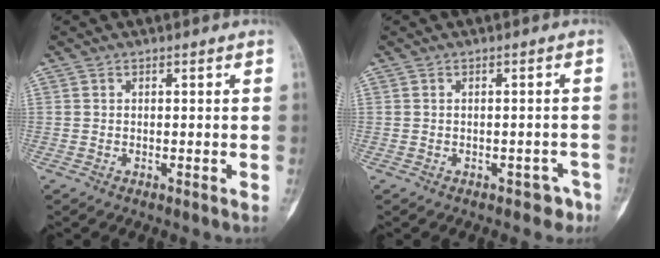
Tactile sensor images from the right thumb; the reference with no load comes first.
{"total": 2.9, "force": [-2.0, 1.9, 1.0], "torque": [0.006, 0.021, -0.020]}